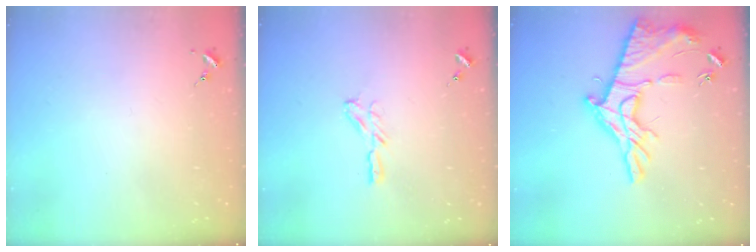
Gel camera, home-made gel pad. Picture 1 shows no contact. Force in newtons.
{"total": 5.8, "press": 5.8, "slide": 0.2}
{"total": 19.7, "press": 19.6, "slide": 1.5}